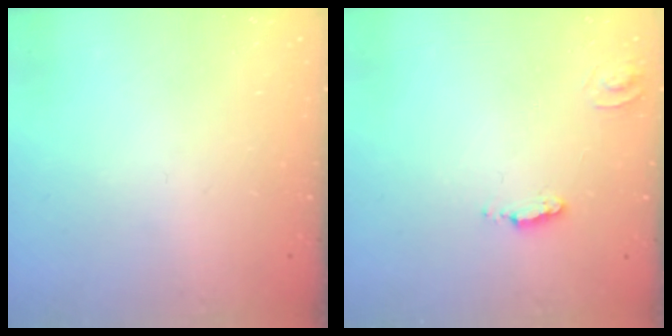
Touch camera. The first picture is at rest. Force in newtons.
{"total": 6.0, "press": 6.0, "slide": 0.4}